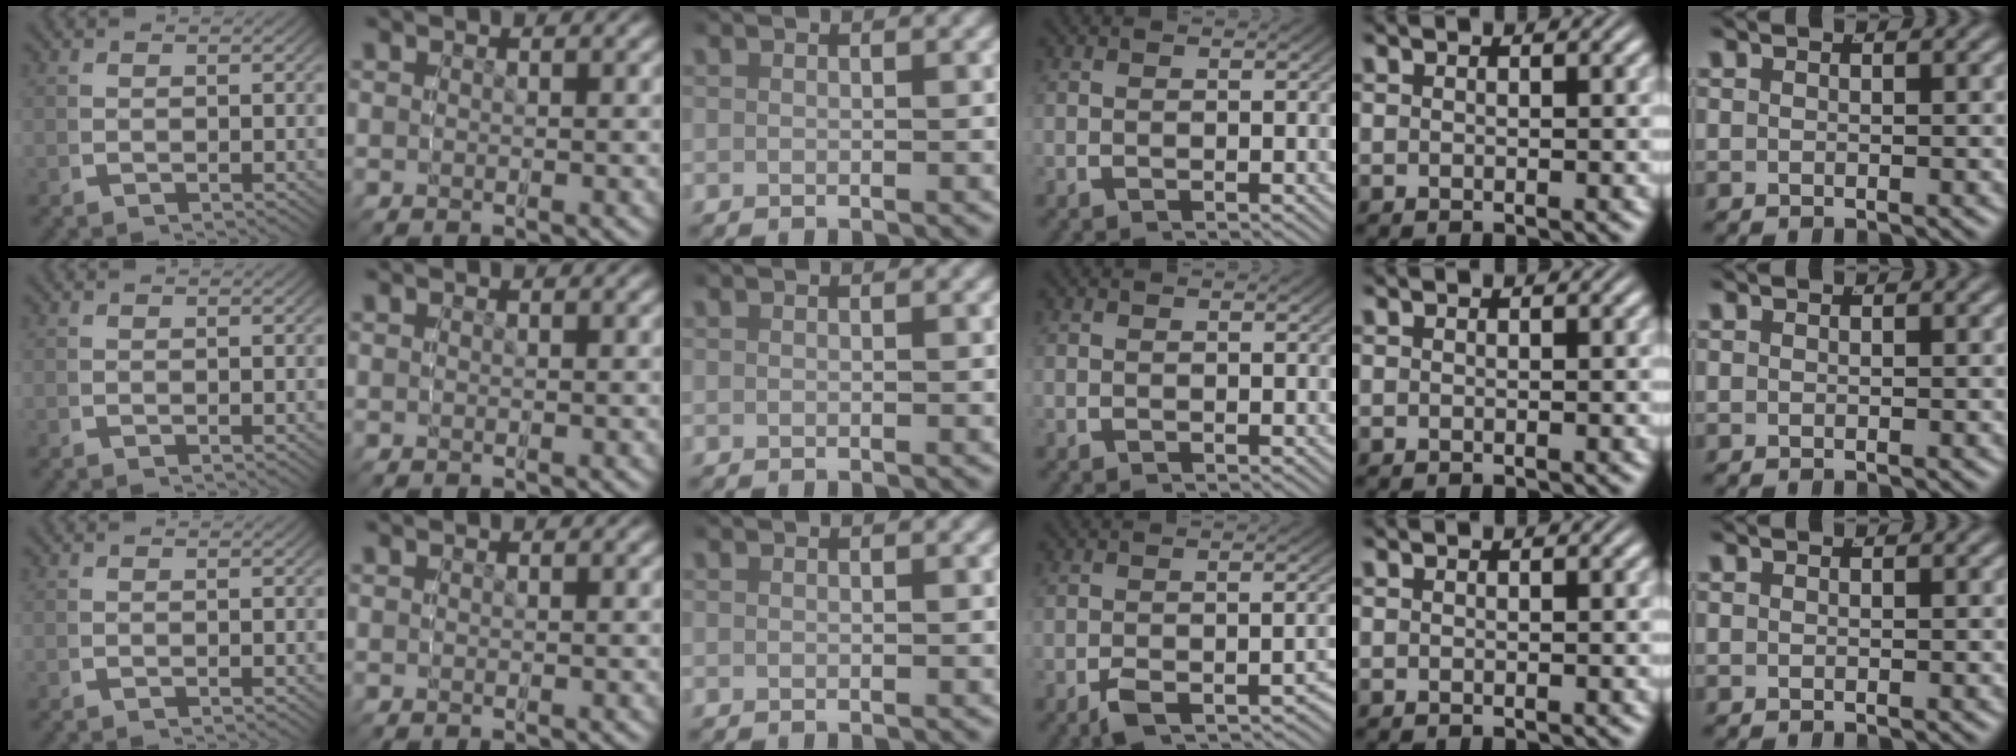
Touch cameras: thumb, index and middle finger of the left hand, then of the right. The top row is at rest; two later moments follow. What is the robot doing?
{"motion": "grasp_and_lifting", "object": "button"}